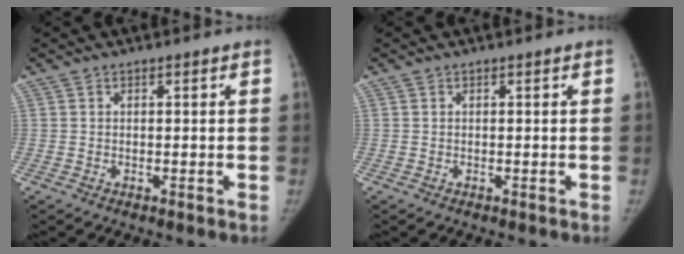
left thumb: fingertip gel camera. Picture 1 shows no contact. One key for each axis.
{"total": 0.0}